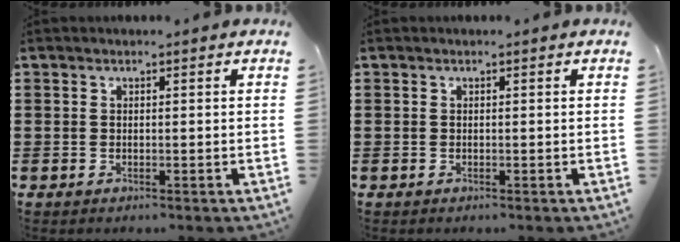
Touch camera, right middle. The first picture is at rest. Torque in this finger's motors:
{"motor_torque": [0.27, -0.17, 0.04, 0.02]}